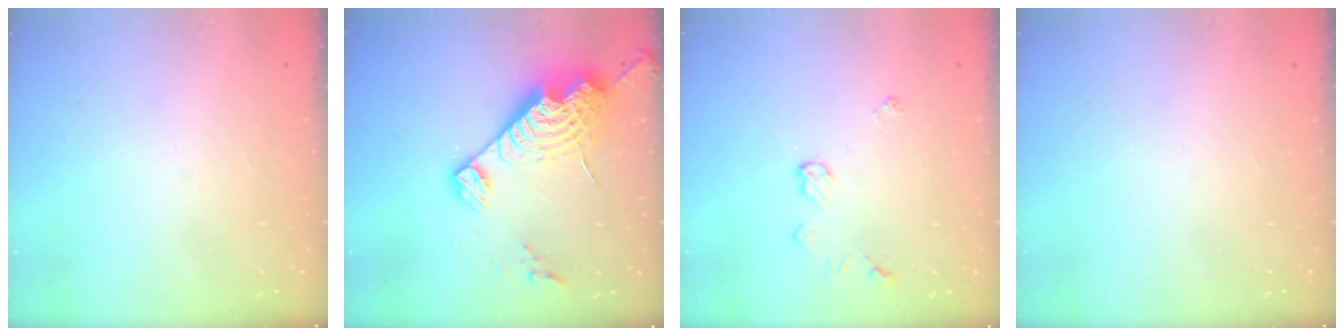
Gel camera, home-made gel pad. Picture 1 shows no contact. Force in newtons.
{"total": 18.1, "press": 18.0, "slide": 1.8}
{"total": 6.0, "press": 6.0, "slide": 0.3}
{"total": 0.0}